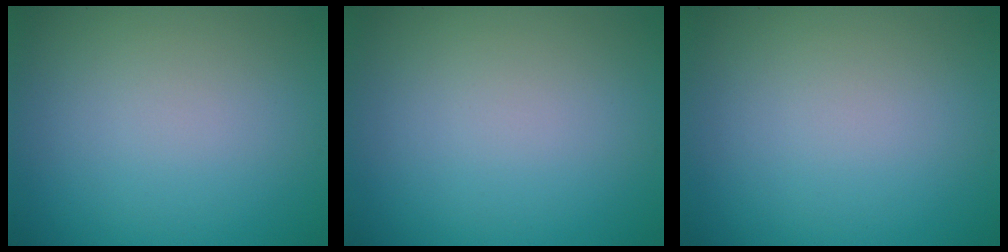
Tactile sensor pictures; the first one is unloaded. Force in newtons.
{"total": 0.0}
{"total": 0.0}